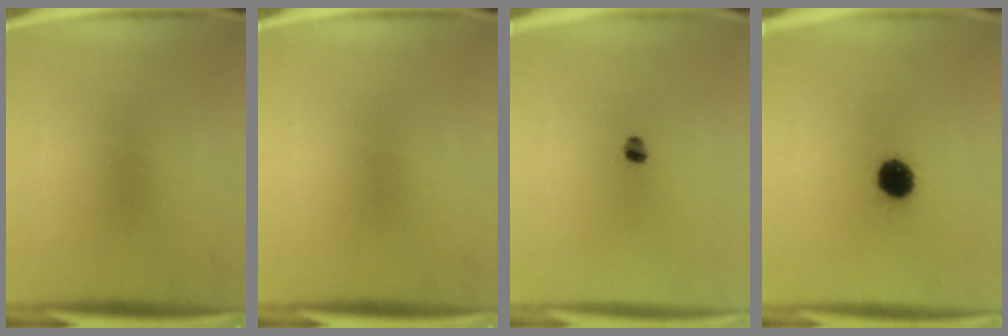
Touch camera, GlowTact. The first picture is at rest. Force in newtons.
{"total": 0.0}
{"total": 2.3}
{"total": 8.1}